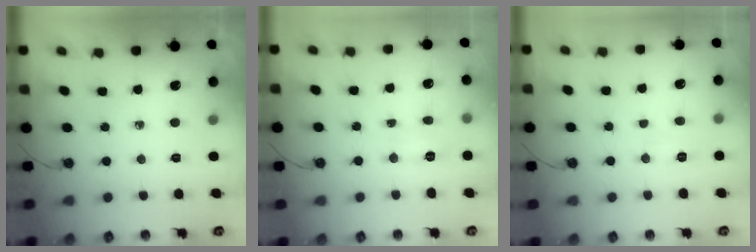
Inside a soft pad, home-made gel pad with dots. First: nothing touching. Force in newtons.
{"total": 3.7, "press": 3.7, "slide": 0.4}
{"total": 5.5, "press": 5.4, "slide": 0.6}